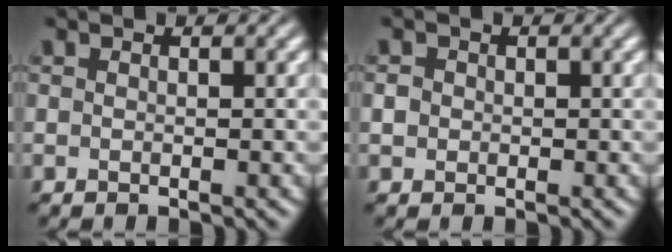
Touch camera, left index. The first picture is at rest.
{"total": 0.8, "force": [0.0, 0.8, 0.2], "torque": [-0.002, -0.001, -0.003]}